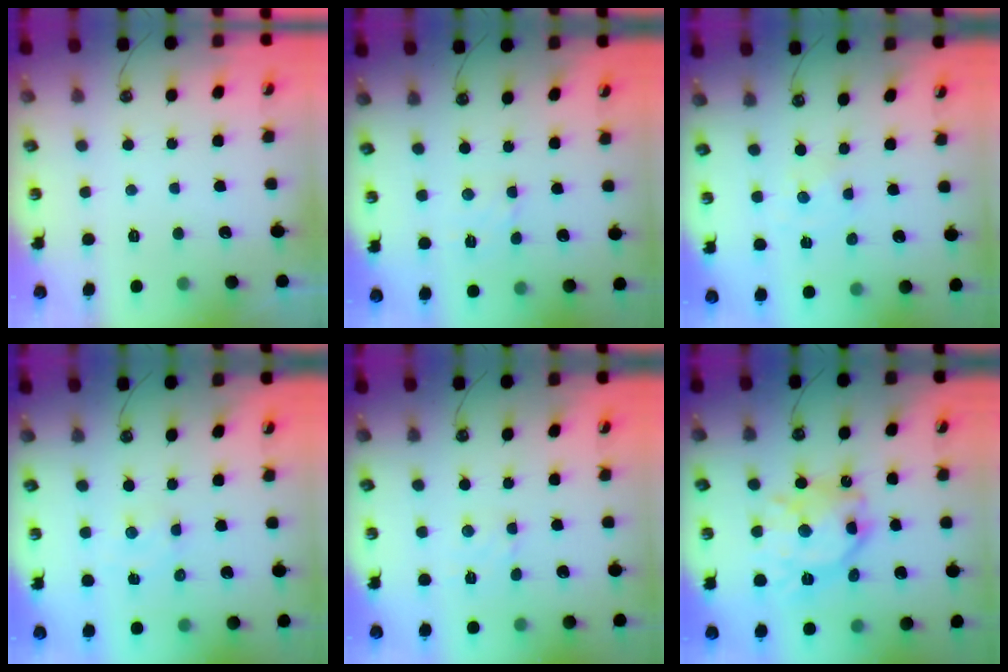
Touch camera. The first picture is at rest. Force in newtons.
{"total": 3.7, "press": 3.7, "slide": 0.5}
{"total": 0.0}
{"total": 1.9, "press": 1.9, "slide": 0.3}
{"total": 1.9, "press": 1.8, "slide": 0.6}
{"total": 17.7, "press": 17.6, "slide": 1.7}